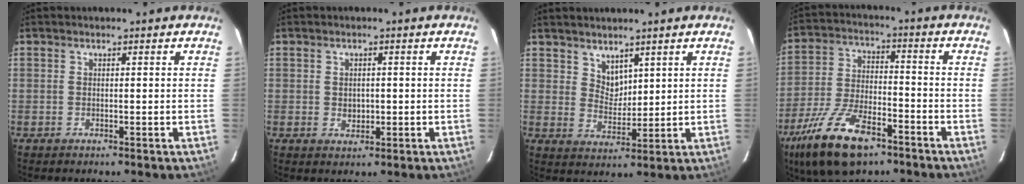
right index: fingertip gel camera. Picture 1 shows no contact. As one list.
[{"total": 2.4, "force": [-0.2, 2.0, 1.4], "torque": [-0.020, 0.001, -0.001]}, {"total": 4.2, "force": [3.2, 2.5, 1.1], "torque": [-0.009, 0.001, 0.063]}, {"total": 16.6, "force": [-10.6, 6.8, 10.8], "torque": [-0.234, -0.027, -0.192]}]